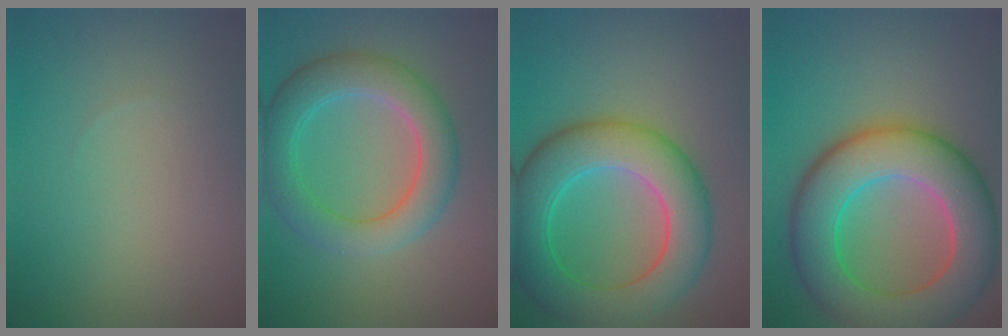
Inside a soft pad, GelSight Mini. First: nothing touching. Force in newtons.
{"total": 5.6, "press": 5.6, "slide": 0.2}
{"total": 8.5, "press": 8.5, "slide": 0.4}
{"total": 10.1, "press": 10.1, "slide": 0.2}